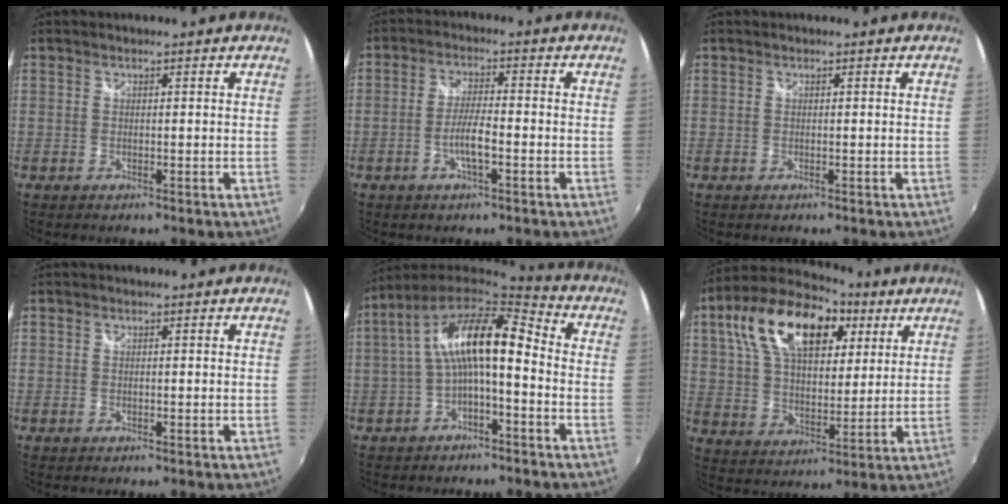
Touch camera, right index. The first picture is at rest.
{"total": 4.9, "force": [-2.0, 0.8, 4.4], "torque": [-0.089, 0.000, -0.037]}
{"total": 0.0}
{"total": 0.0}
{"total": 14.1, "force": [-0.6, 5.0, 13.2], "torque": [-0.246, 0.025, -0.019]}
{"total": 21.3, "force": [9.5, 11.5, 15.1], "torque": [-0.296, 0.050, 0.158]}